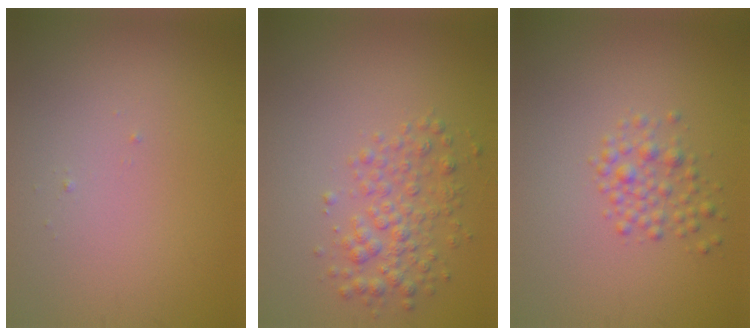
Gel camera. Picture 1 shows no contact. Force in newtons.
{"total": 3.0, "press": 3.0, "slide": 0.0}
{"total": 2.1, "press": 2.1, "slide": 0.1}